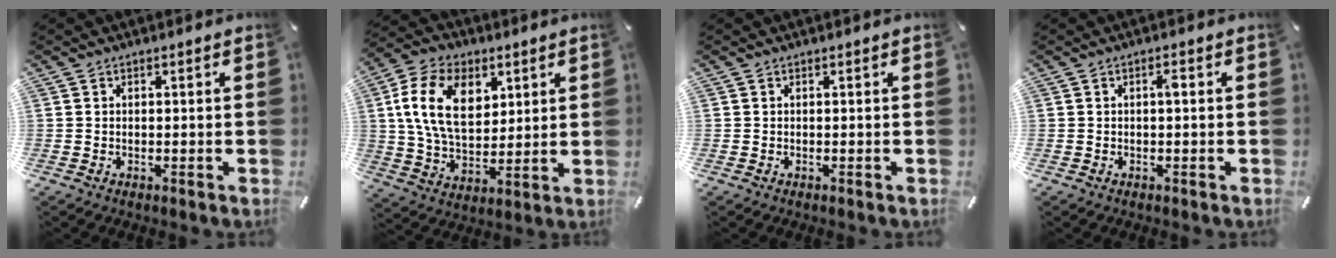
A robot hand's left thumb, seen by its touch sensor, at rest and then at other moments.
{"total": 15.1, "force": [5.0, 10.4, 9.8], "torque": [-0.199, 0.002, 0.087]}
{"total": 0.0}
{"total": 1.6, "force": [0.1, 0.4, 1.5], "torque": [-0.030, 0.003, -0.001]}